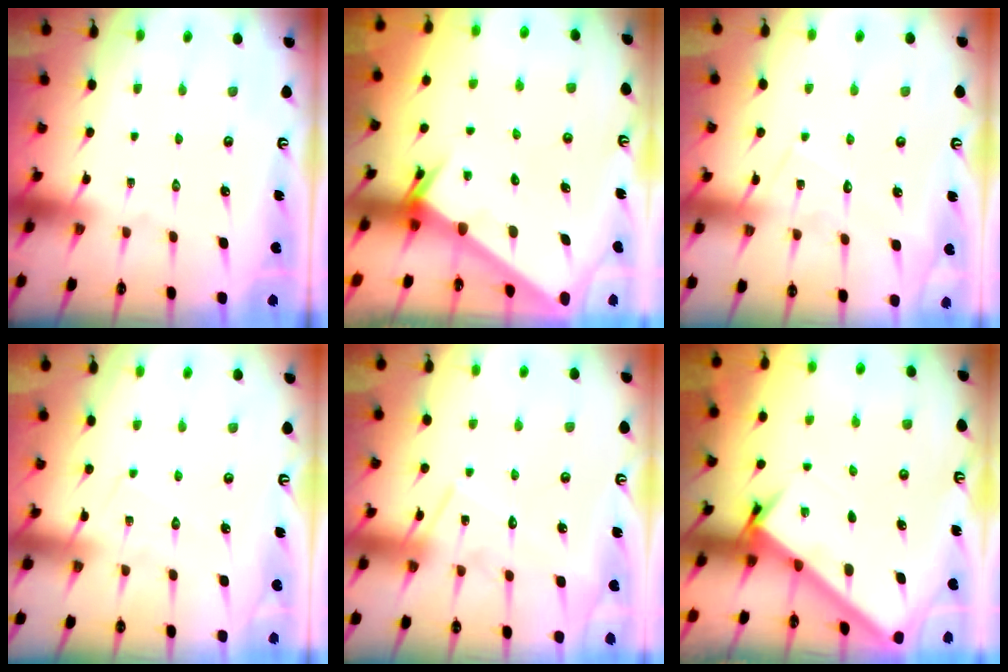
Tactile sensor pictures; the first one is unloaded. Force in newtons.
{"total": 2.8, "press": 2.8, "slide": 0.1}
{"total": 6.5, "press": 6.5, "slide": 0.5}
{"total": 5.0, "press": 5.0, "slide": 0.5}
{"total": 12.6, "press": 12.6, "slide": 0.7}
{"total": 2.8, "press": 2.7, "slide": 0.3}